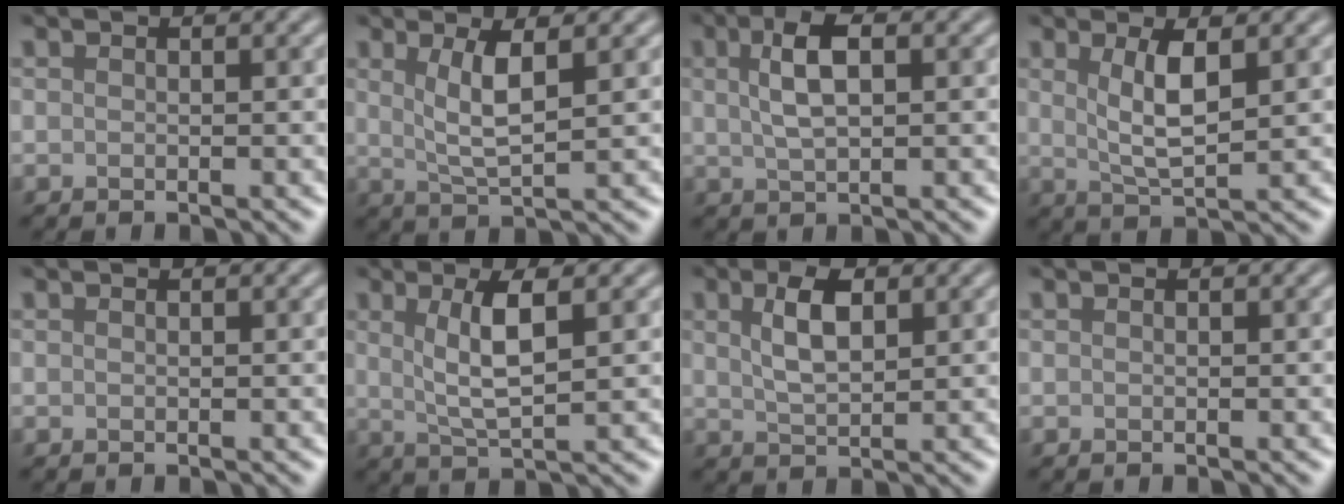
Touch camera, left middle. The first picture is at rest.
{"total": 3.6, "force": [1.2, 0.8, 3.3], "torque": [-0.065, -0.006, 0.026]}
{"total": 4.0, "force": [1.2, 1.6, 3.5], "torque": [-0.073, 0.008, 0.020]}
{"total": 3.7, "force": [1.2, 1.0, 3.4], "torque": [-0.067, -0.005, 0.024]}
{"total": 0.0}
{"total": 4.2, "force": [1.2, 1.0, 3.9], "torque": [-0.079, -0.002, 0.026]}
{"total": 3.7, "force": [1.3, 1.7, 3.0], "torque": [-0.063, 0.004, 0.027]}
{"total": 0.0}